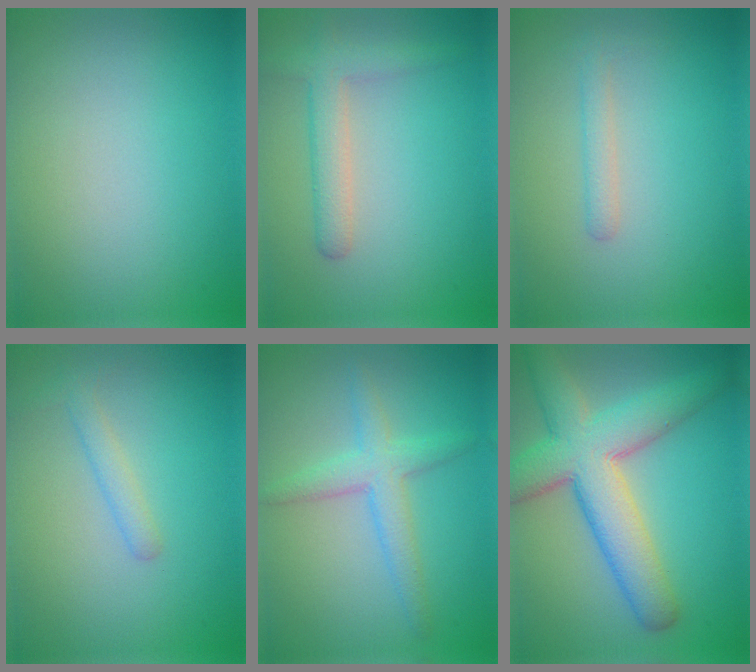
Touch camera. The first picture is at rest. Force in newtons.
{"total": 3.0, "press": 3.0, "slide": 0.2}
{"total": 1.4, "press": 1.4, "slide": 0.0}
{"total": 1.6, "press": 1.6, "slide": 0.0}
{"total": 3.2, "press": 3.2, "slide": 0.2}
{"total": 8.7, "press": 8.7, "slide": 0.3}